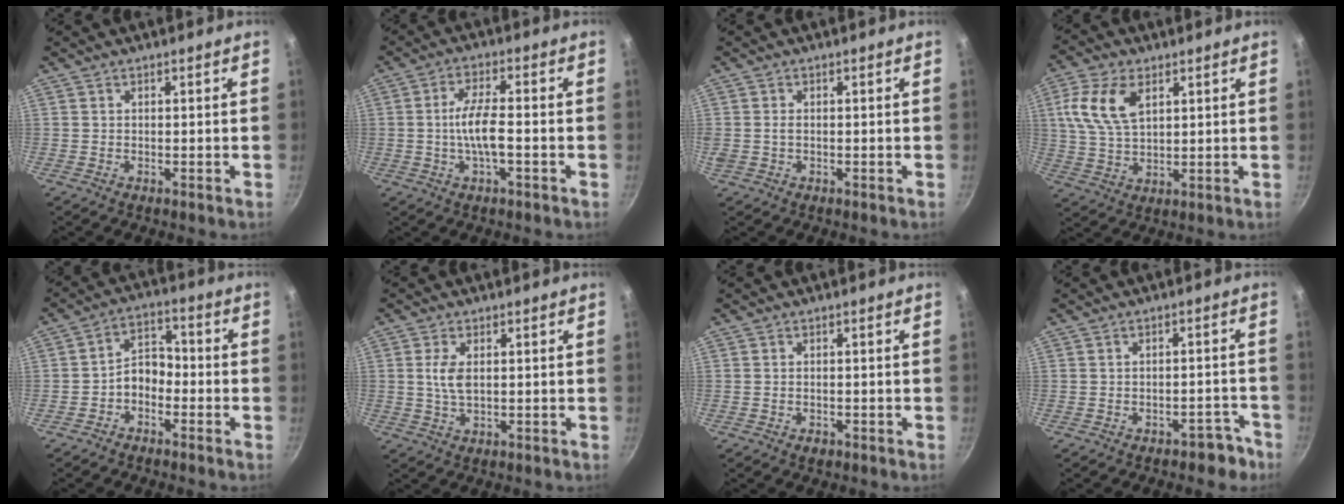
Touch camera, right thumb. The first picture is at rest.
{"total": 6.9, "force": [-1.4, 1.8, 6.5], "torque": [-0.123, 0.017, -0.033]}
{"total": 1.5, "force": [-0.1, 1.1, 1.0], "torque": [-0.018, 0.003, -0.002]}
{"total": 10.8, "force": [3.8, 6.2, 7.9], "torque": [-0.153, -0.005, 0.073]}
{"total": 5.8, "force": [-2.4, 4.0, 3.4], "torque": [-0.035, 0.041, -0.051]}
{"total": 4.1, "force": [0.6, 2.0, 3.5], "torque": [-0.071, -0.002, 0.013]}
{"total": 1.3, "force": [-0.8, 0.8, 0.7], "torque": [-0.014, 0.001, -0.010]}
{"total": 4.0, "force": [-2.9, 2.1, 1.7], "torque": [0.009, 0.042, -0.016]}